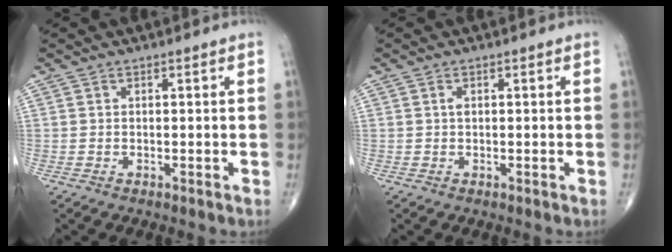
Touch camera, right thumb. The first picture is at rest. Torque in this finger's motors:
{"motor_torque": [0.38, 0.25, -0.04, -0.13, -0.04]}